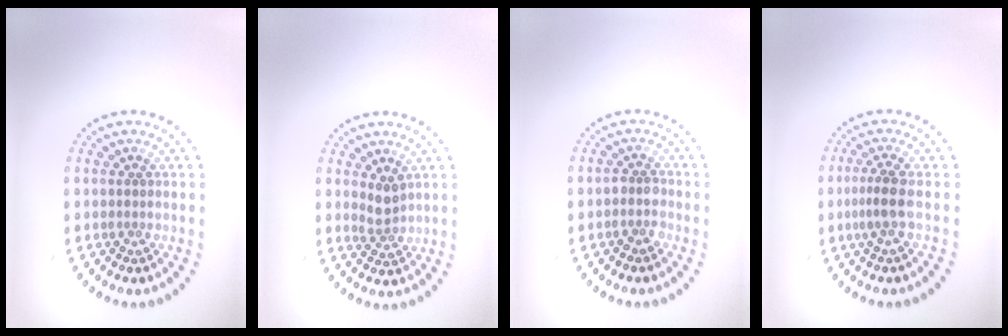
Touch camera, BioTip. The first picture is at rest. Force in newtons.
{"total": 1.8, "press": 1.5, "slide": 1.1}
{"total": 1.5, "press": 1.4, "slide": 0.6}
{"total": 2.2, "press": 1.6, "slide": 1.5}